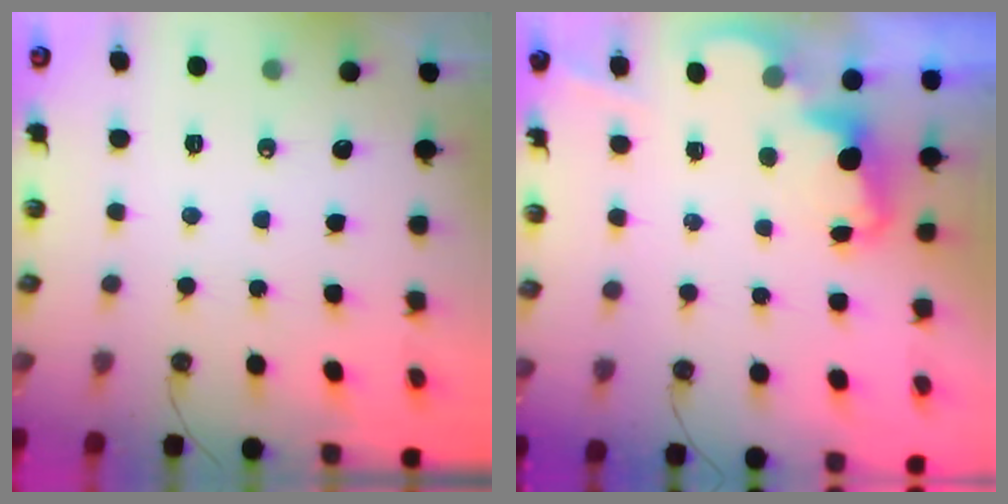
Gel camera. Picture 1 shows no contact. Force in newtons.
{"total": 2.5, "press": 2.4, "slide": 0.5}